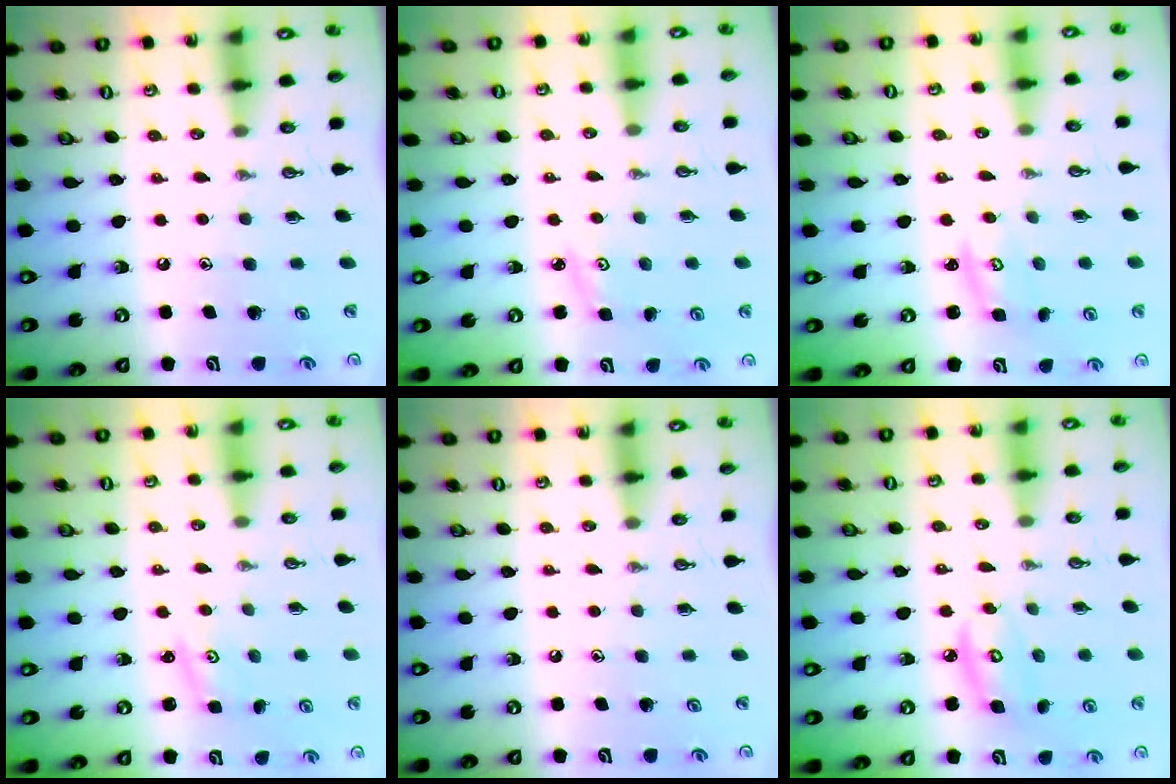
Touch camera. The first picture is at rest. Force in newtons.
{"total": 3.0, "press": 2.9, "slide": 0.4}
{"total": 2.8, "press": 2.8, "slide": 0.4}
{"total": 1.2, "press": 1.2, "slide": 0.2}
{"total": 0.0}
{"total": 6.0, "press": 6.0, "slide": 0.3}